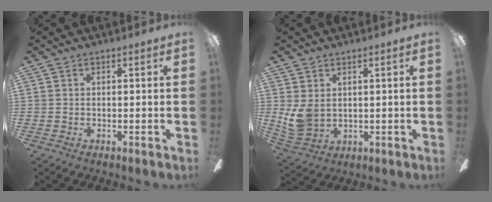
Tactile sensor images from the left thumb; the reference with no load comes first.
{"total": 5.9, "force": [2.0, 4.2, 3.6], "torque": [-0.092, -0.003, 0.041]}